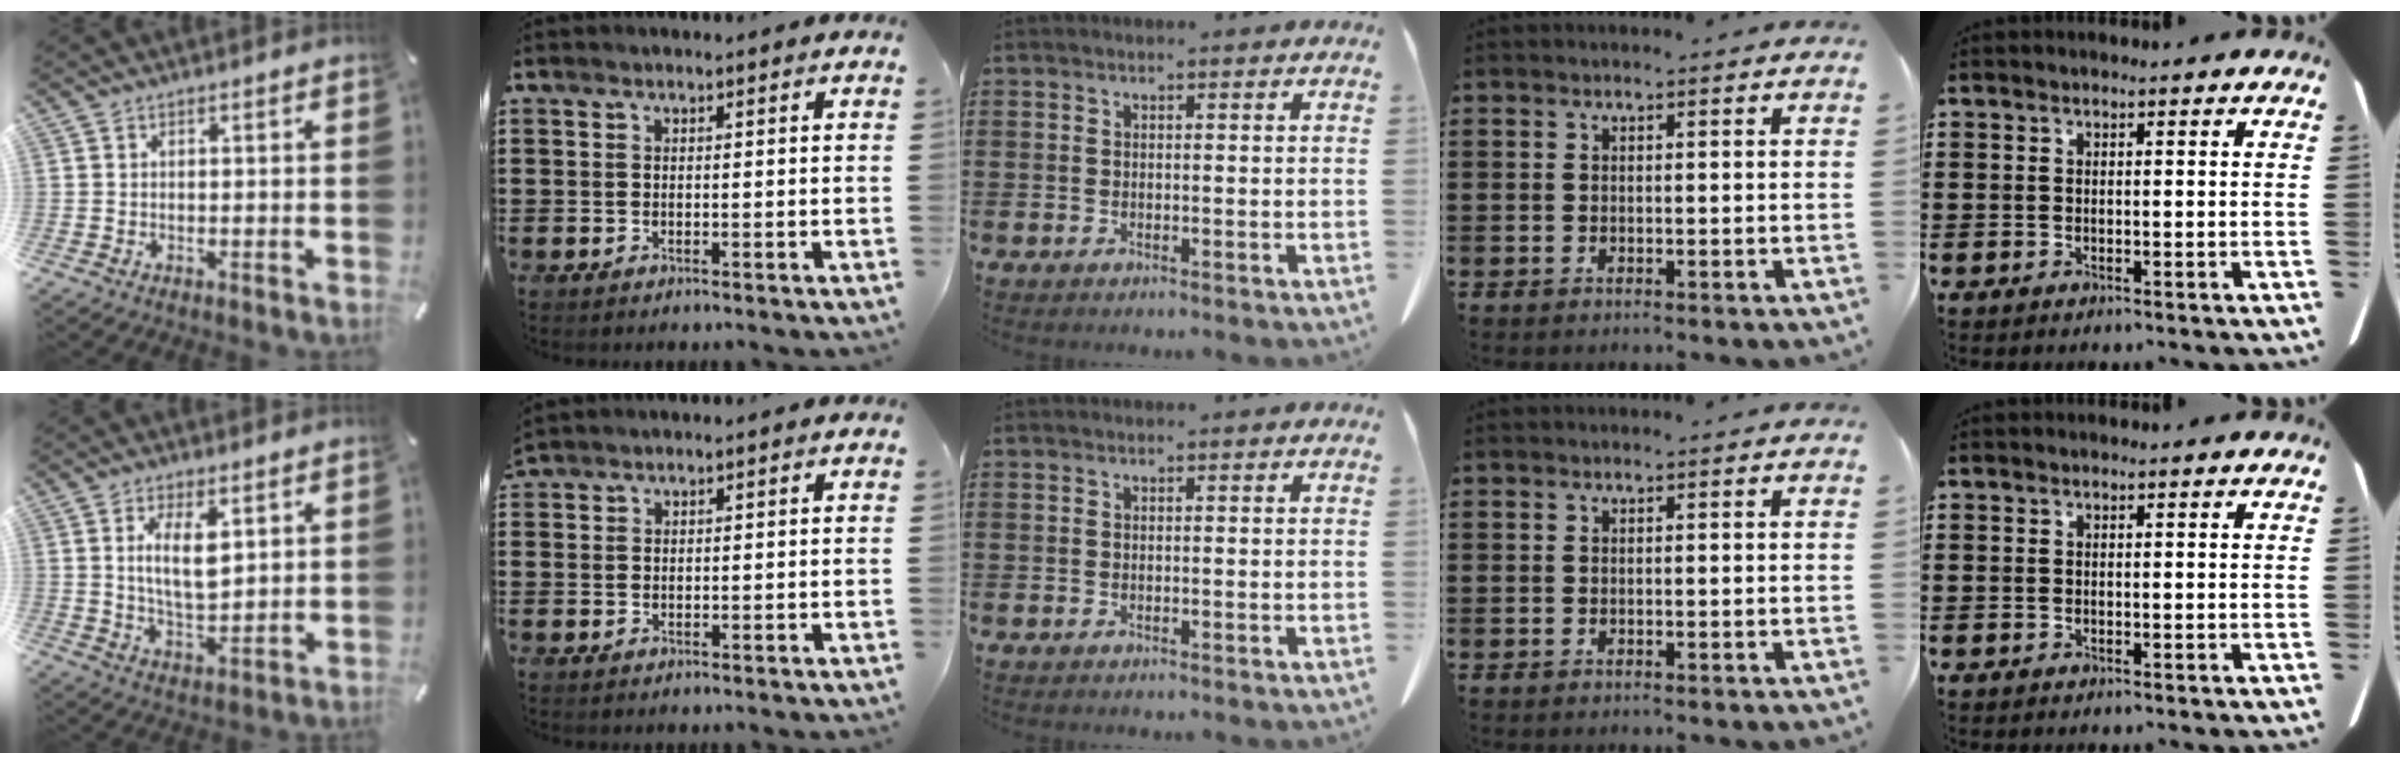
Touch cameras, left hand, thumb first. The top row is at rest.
{"thumb": {"total": 9.2, "force": [3.0, 4.3, 7.6], "torque": [-0.145, -0.008, 0.045]}, "index": {"total": 1.0, "force": [1.0, 0.1, -0.1], "torque": [0.000, -0.001, 0.019]}}